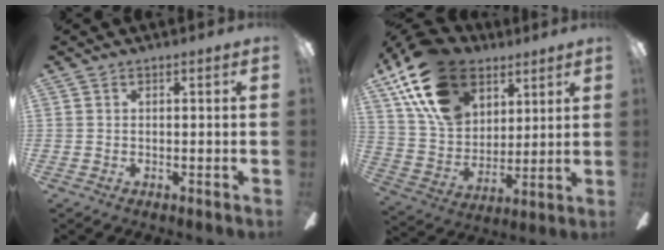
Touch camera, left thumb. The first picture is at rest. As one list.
[{"total": 21.4, "force": [12.0, 13.9, 11.0], "torque": [-0.234, -0.042, 0.224]}]